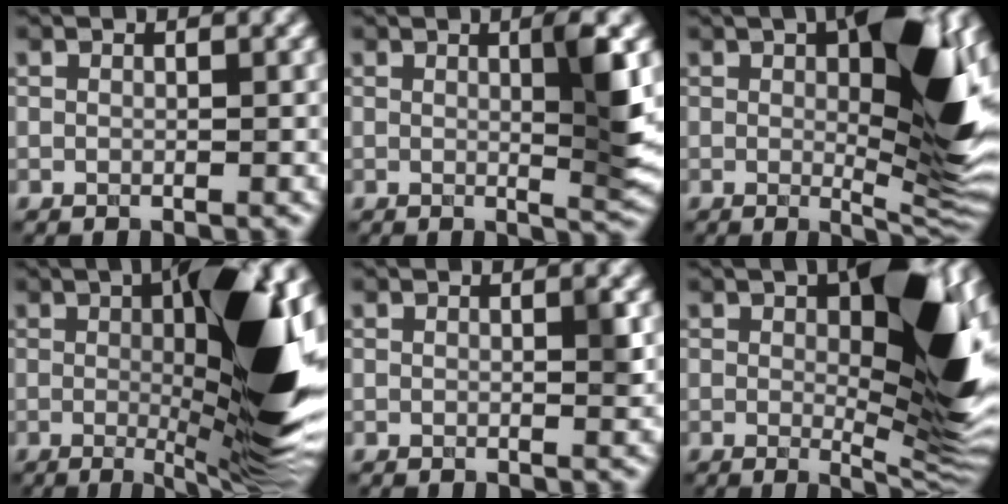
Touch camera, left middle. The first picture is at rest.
{"total": 4.3, "force": [0.8, 0.6, 4.2], "torque": [-0.060, -0.008, 0.014]}
{"total": 11.9, "force": [2.1, 3.8, 11.0], "torque": [-0.137, 0.004, 0.029]}
{"total": 13.7, "force": [1.0, 3.3, 13.3], "torque": [-0.166, 0.002, 0.012]}
{"total": 0.9, "force": [0.2, 0.1, 0.9], "torque": [-0.013, -0.002, 0.000]}
{"total": 13.1, "force": [2.3, 4.7, 12.0], "torque": [-0.146, 0.003, 0.031]}